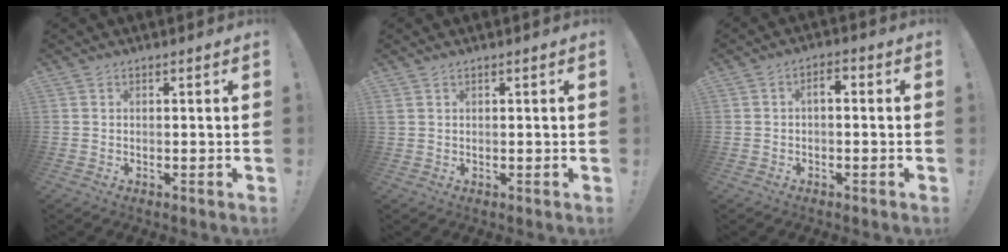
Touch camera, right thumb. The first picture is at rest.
{"total": 0.9, "force": [0.6, 0.1, 0.7], "torque": [-0.015, 0.001, 0.011]}
{"total": 2.7, "force": [-0.9, 1.3, 2.2], "torque": [-0.045, 0.013, -0.017]}